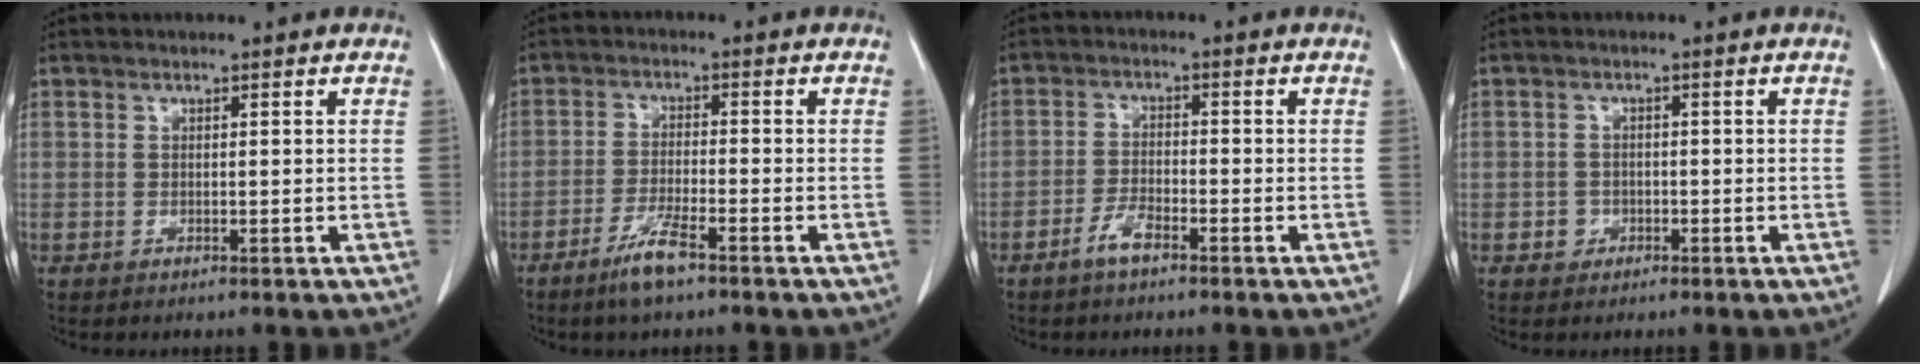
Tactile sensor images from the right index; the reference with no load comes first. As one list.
[{"total": 5.2, "force": [-3.6, 0.4, 3.7], "torque": [-0.076, -0.006, -0.070]}, {"total": 3.4, "force": [-2.5, 0.9, 2.2], "torque": [-0.045, 0.003, -0.051]}, {"total": 2.1, "force": [-0.9, 1.9, 0.2], "torque": [0.003, 0.010, -0.015]}]